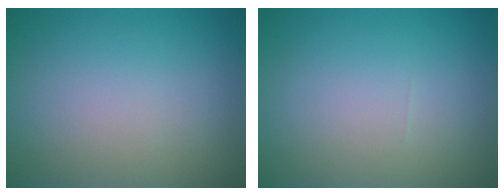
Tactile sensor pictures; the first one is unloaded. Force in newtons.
{"total": 0.0}